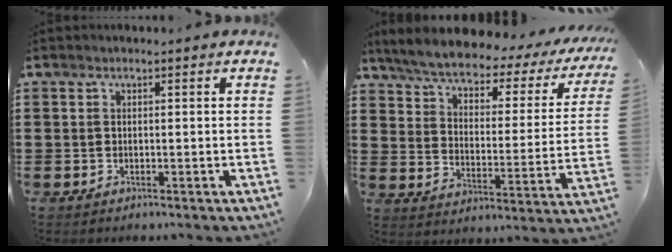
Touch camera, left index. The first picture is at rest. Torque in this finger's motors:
{"motor_torque": [2.14, 0.00, 0.51, 0.05]}